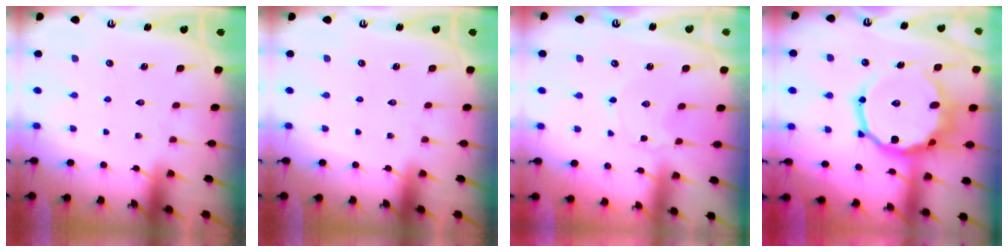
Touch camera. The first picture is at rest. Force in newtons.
{"total": 0.0}
{"total": 1.8, "press": 1.7, "slide": 0.3}
{"total": 17.5, "press": 17.2, "slide": 3.1}